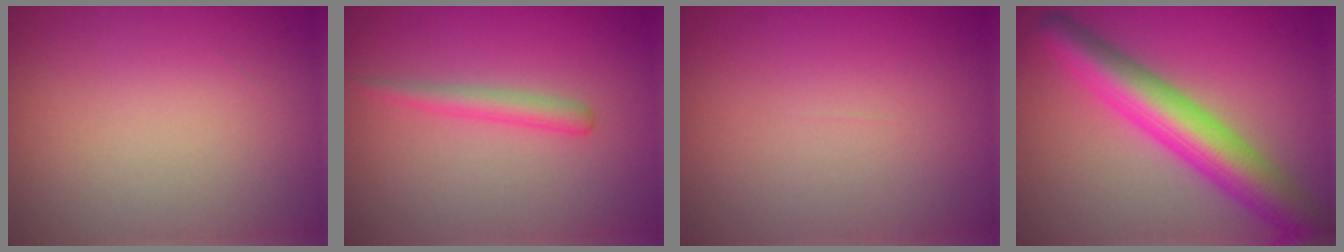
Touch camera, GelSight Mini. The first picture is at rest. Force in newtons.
{"total": 1.8, "press": 1.8, "slide": 0.1}
{"total": 0.0}
{"total": 7.9, "press": 7.9, "slide": 0.2}